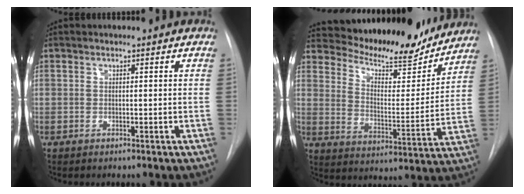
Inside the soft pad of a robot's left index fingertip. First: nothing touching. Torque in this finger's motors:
{"motor_torque": [-0.29, -0.81, 0.59, 0.12]}